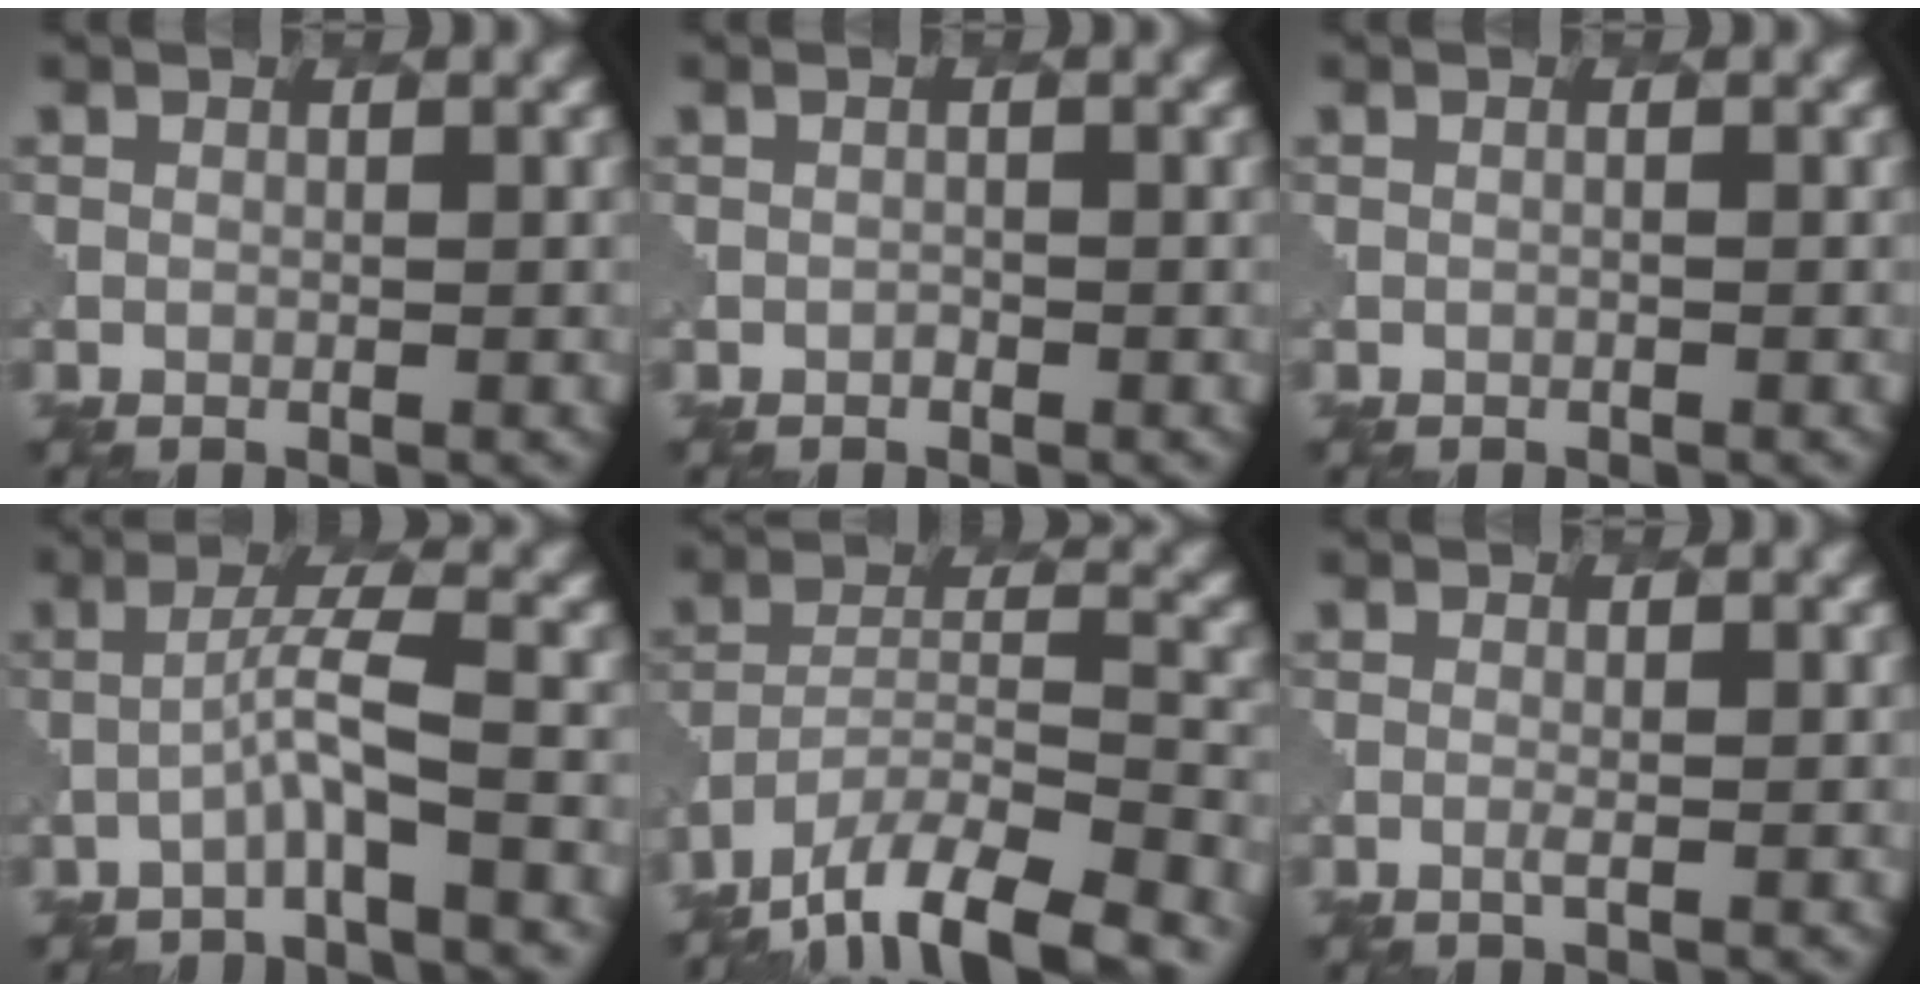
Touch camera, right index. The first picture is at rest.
{"total": 0.0}
{"total": 0.0}
{"total": 2.9, "force": [-1.3, 0.0, 2.7], "torque": [-0.048, 0.017, -0.032]}
{"total": 11.9, "force": [-9.7, 3.3, 6.1], "torque": [-0.100, -0.012, -0.156]}
{"total": 0.7, "force": [0.1, 0.2, 0.7], "torque": [-0.010, 0.002, 0.000]}